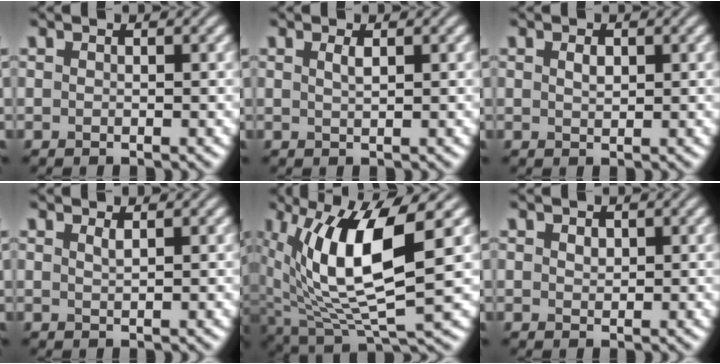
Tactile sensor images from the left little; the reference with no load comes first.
{"total": 1.0, "force": [0.5, 0.3, 0.8], "torque": [-0.014, 0.002, 0.008]}
{"total": 1.1, "force": [0.5, 0.6, 0.8], "torque": [-0.017, 0.001, 0.010]}
{"total": 0.9, "force": [0.6, 0.2, 0.6], "torque": [-0.008, 0.001, 0.010]}
{"total": 11.9, "force": [2.7, 4.0, 10.9], "torque": [-0.216, -0.007, 0.057]}
{"total": 0.9, "force": [0.5, 0.6, 0.5], "torque": [-0.010, -0.001, 0.010]}